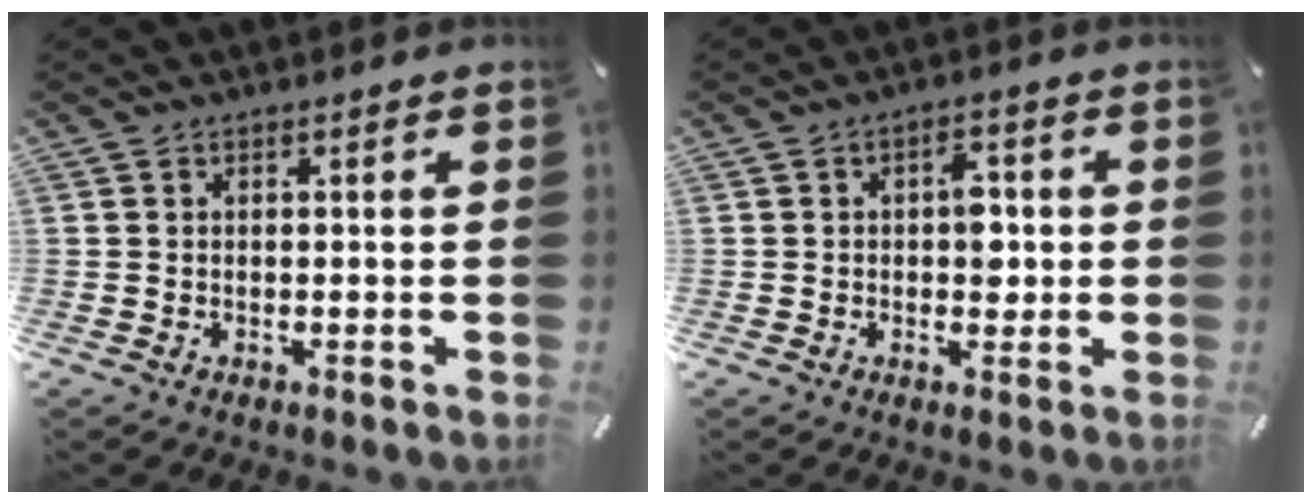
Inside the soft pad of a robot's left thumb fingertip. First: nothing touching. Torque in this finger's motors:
{"motor_torque": [1.17, 0.99, 0.57, -0.42, 0.14]}